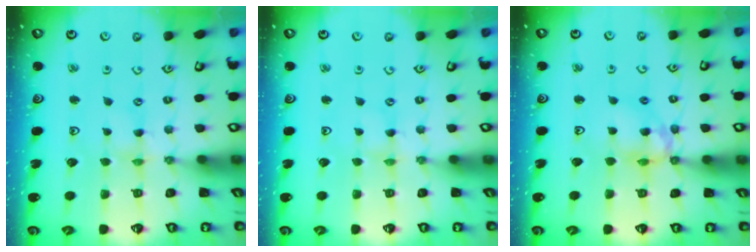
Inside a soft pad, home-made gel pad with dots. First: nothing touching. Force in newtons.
{"total": 0.0}
{"total": 12.4, "press": 12.4, "slide": 1.1}